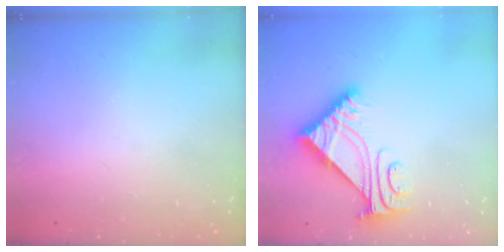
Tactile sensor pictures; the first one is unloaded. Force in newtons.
{"total": 7.3, "press": 7.2, "slide": 0.7}